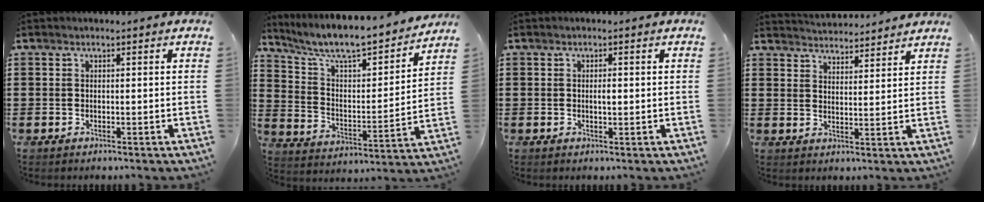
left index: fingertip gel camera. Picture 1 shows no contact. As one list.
[{"total": 8.3, "force": [7.4, 1.2, 3.6], "torque": [-0.095, -0.056, 0.121]}, {"total": 1.3, "force": [0.1, 0.4, 1.2], "torque": [-0.024, 0.002, 0.000]}, {"total": 3.5, "force": [3.5, -0.1, -0.2], "torque": [-0.007, -0.019, 0.062]}]